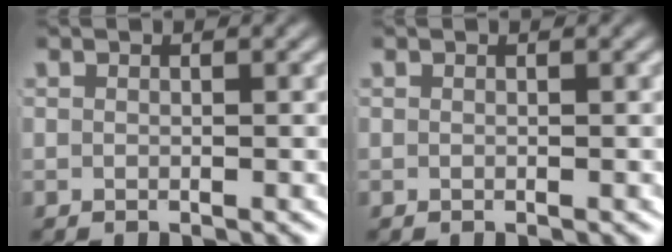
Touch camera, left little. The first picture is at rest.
{"total": 0.0}